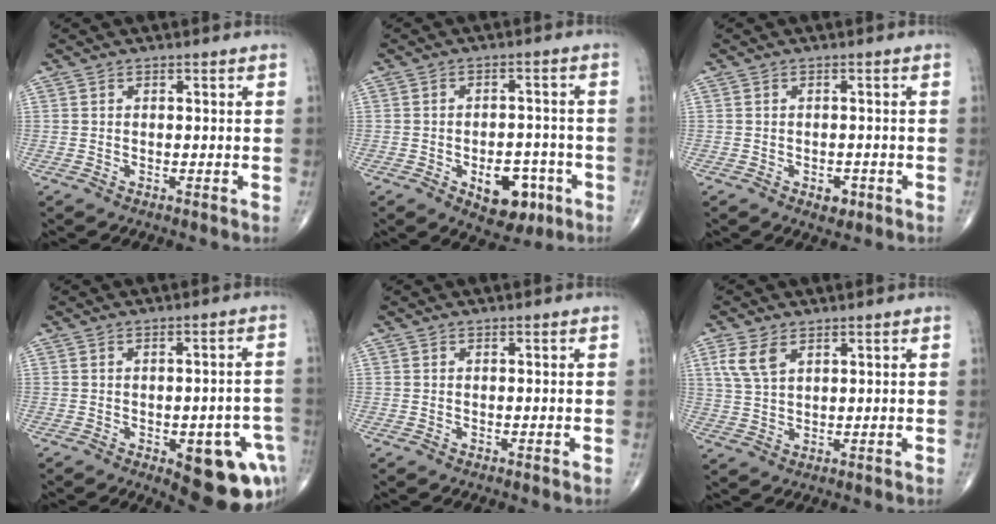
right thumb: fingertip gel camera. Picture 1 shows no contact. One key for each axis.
{"total": 9.8, "fx": -4.0, "fy": 5.8, "fz": 6.8, "tx": -0.063, "ty": 0.025, "tz": -0.047}
{"total": 2.5, "fx": -1.1, "fy": 1.6, "fz": 1.6, "tx": -0.012, "ty": 0.002, "tz": -0.012}
{"total": 15.3, "fx": -5.9, "fy": 6.7, "fz": 12.4, "tx": -0.098, "ty": 0.023, "tz": -0.055}
{"total": 0.0}
{"total": 5.3, "fx": 2.7, "fy": 2.8, "fz": 3.6, "tx": -0.077, "ty": -0.002, "tz": 0.061}